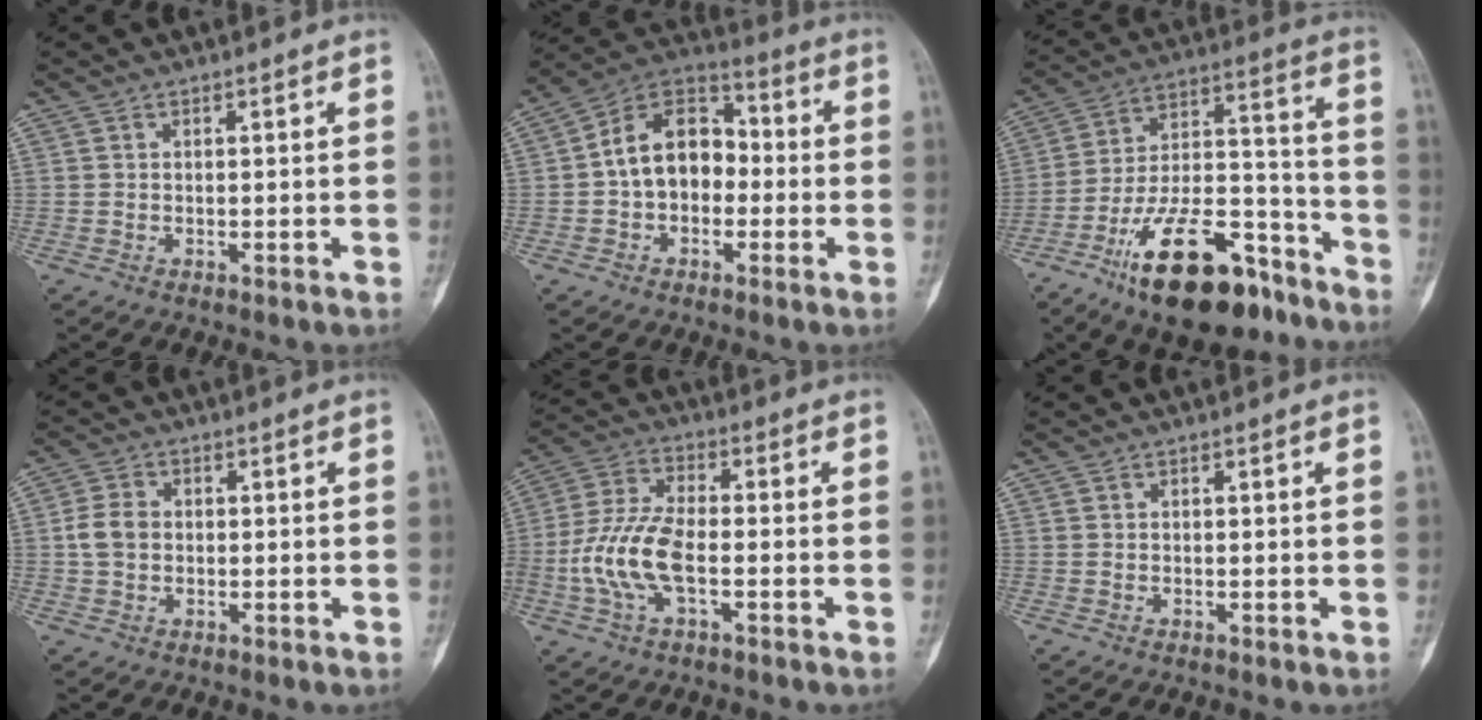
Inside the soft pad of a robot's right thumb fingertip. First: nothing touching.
{"total": 13.3, "force": [-1.0, 9.6, 9.1], "torque": [-0.118, 0.043, -0.034]}
{"total": 23.7, "force": [-15.3, 9.8, 15.3], "torque": [-0.231, 0.097, -0.255]}
{"total": 4.9, "force": [-0.1, 3.9, 2.9], "torque": [-0.047, 0.009, -0.008]}
{"total": 12.0, "force": [-3.0, 6.0, 9.9], "torque": [-0.218, 0.028, -0.065]}
{"total": 0.0}